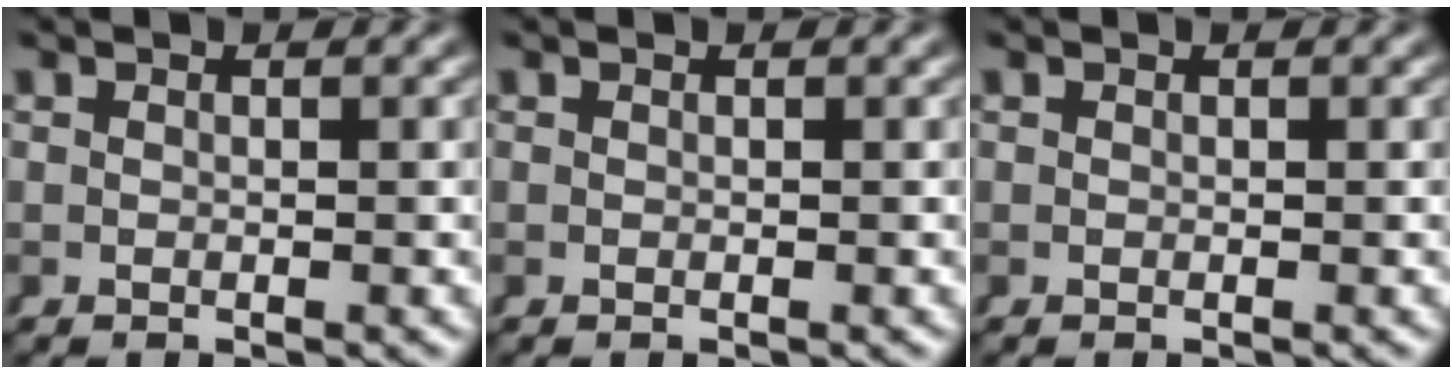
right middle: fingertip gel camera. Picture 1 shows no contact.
{"total": 0.0}
{"total": 0.0}